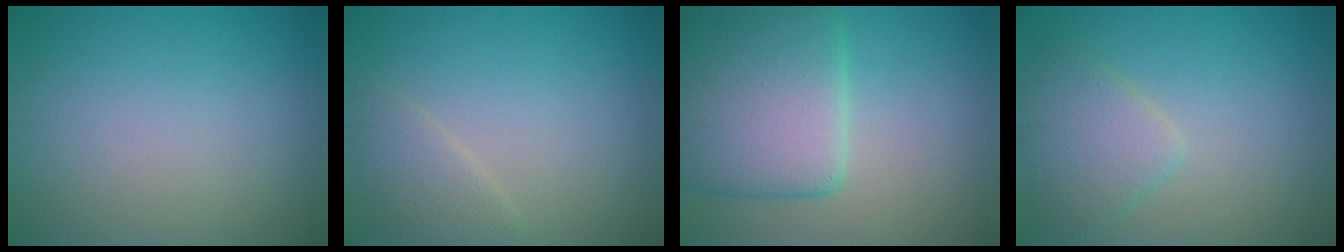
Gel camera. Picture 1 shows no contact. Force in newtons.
{"total": 2.2, "press": 2.1, "slide": 0.1}
{"total": 9.0, "press": 9.0, "slide": 0.6}
{"total": 3.3, "press": 3.3, "slide": 0.1}